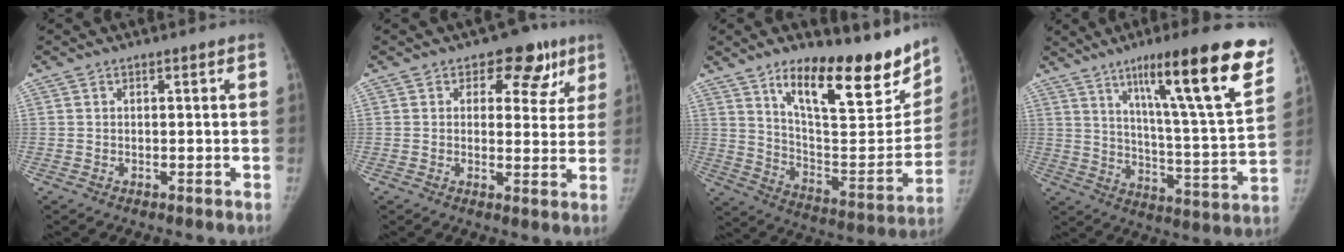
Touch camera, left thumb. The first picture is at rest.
{"total": 8.8, "force": [4.6, 5.8, 4.8], "torque": [-0.003, -0.011, 0.052]}
{"total": 25.5, "force": [17.1, 8.5, 16.9], "torque": [-0.198, -0.089, 0.268]}
{"total": 25.0, "force": [13.9, 3.2, 20.5], "torque": [-0.280, -0.049, 0.211]}